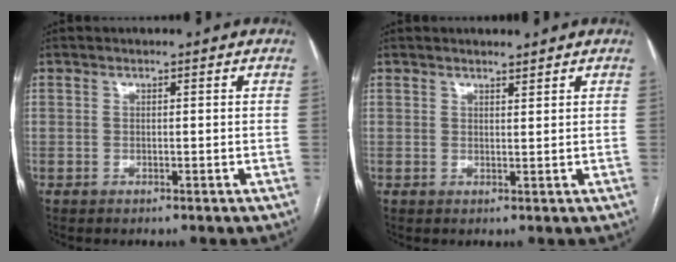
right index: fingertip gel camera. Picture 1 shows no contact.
{"total": 1.5, "force": [1.4, 0.0, 0.4], "torque": [-0.007, 0.000, 0.025]}